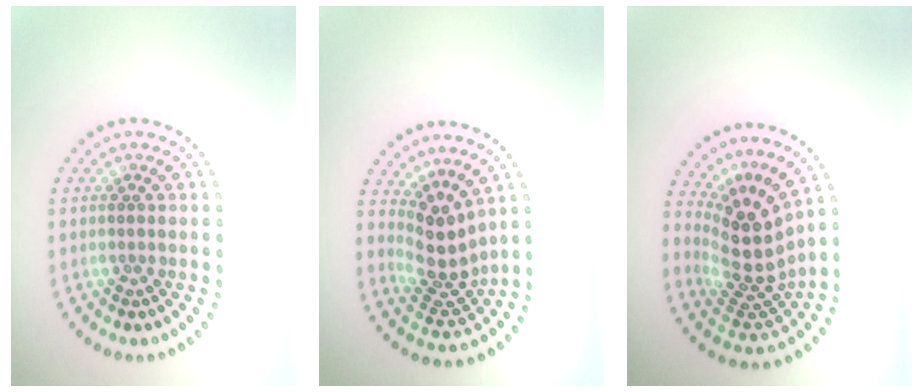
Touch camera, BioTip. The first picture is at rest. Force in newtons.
{"total": 3.8, "press": 2.8, "slide": 2.6}
{"total": 5.0, "press": 3.5, "slide": 3.6}